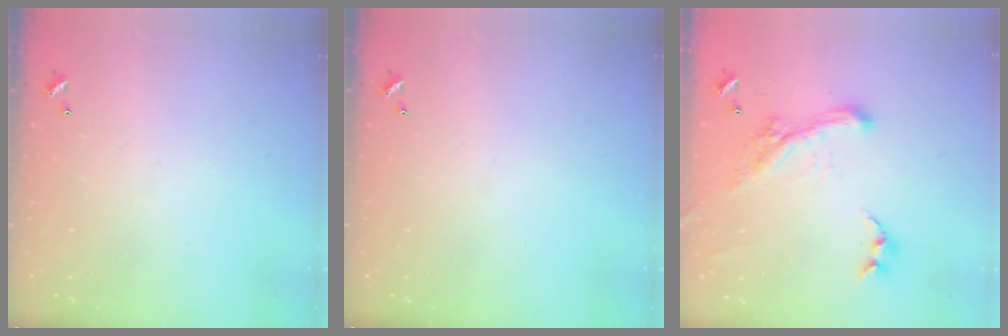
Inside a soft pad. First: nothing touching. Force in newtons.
{"total": 0.0}
{"total": 3.2, "press": 2.9, "slide": 1.2}